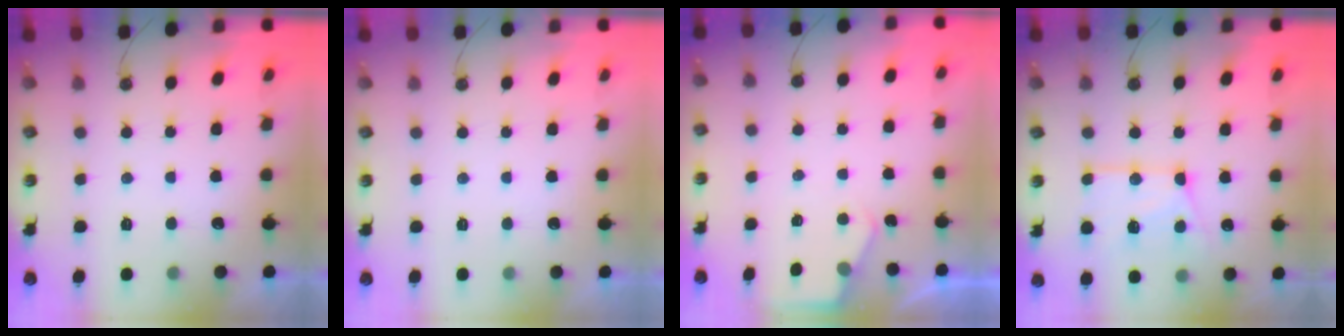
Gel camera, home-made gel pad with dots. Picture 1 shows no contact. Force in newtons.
{"total": 0.0}
{"total": 2.6, "press": 2.6, "slide": 0.4}
{"total": 16.9, "press": 16.8, "slide": 1.6}